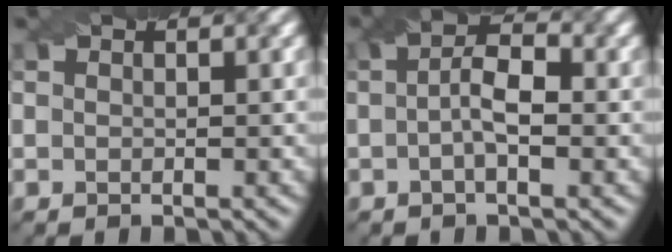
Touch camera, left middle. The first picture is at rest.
{"total": 3.3, "force": [-0.3, 1.0, 3.1], "torque": [-0.061, 0.006, -0.008]}